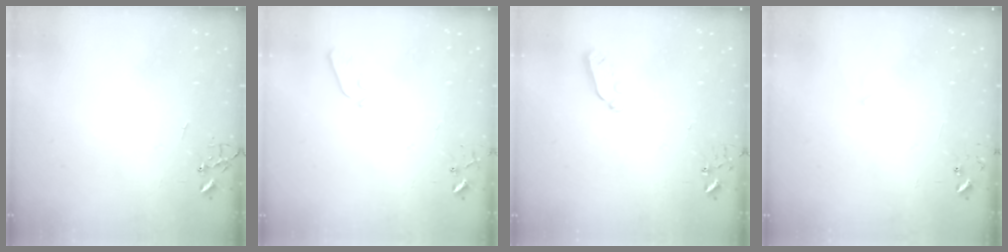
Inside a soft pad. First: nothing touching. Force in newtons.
{"total": 3.6, "press": 3.6, "slide": 0.6}
{"total": 3.7, "press": 3.7, "slide": 0.5}
{"total": 5.8, "press": 5.8, "slide": 0.5}